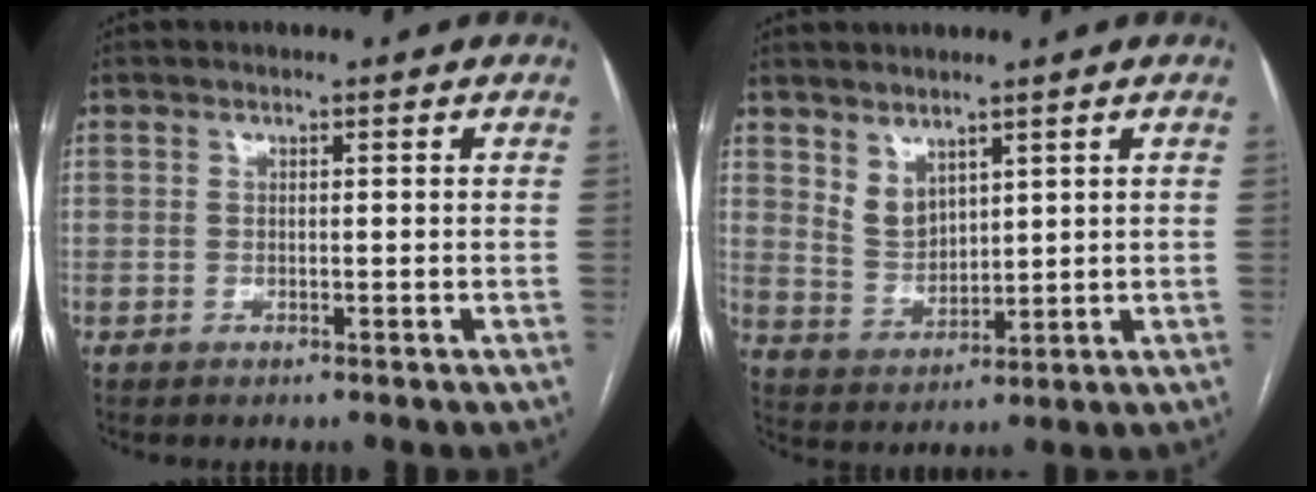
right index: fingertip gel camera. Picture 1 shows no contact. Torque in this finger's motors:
{"motor_torque": [0.02, 0.01, 0.04, 0.05]}